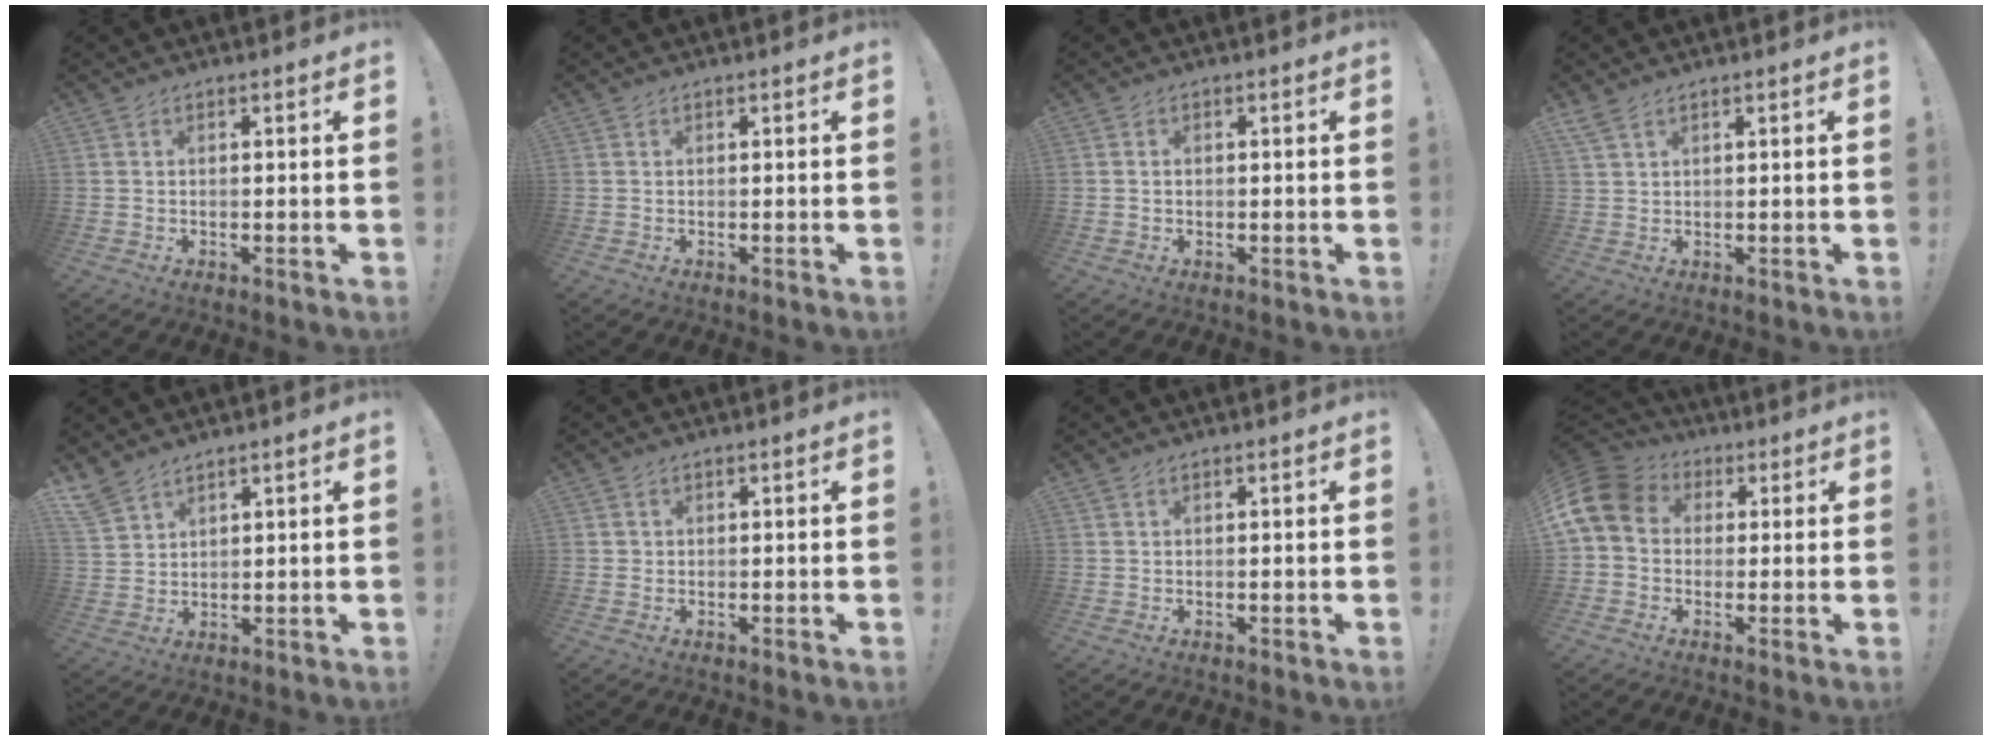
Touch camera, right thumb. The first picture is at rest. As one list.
[{"total": 0.0}, {"total": 1.0, "force": [-0.1, 0.8, 0.7], "torque": [-0.013, 0.005, -0.003]}, {"total": 3.1, "force": [2.3, 0.9, 1.8], "torque": [-0.043, -0.007, 0.046]}, {"total": 5.9, "force": [5.0, 2.1, 2.3], "torque": [-0.052, -0.024, 0.099]}, {"total": 1.0, "force": [0.2, 0.9, 0.3], "torque": [-0.007, 0.005, 0.004]}, {"total": 0.0}, {"total": 11.8, "force": [2.3, 9.1, 7.1], "torque": [-0.142, 0.002, 0.048]}]